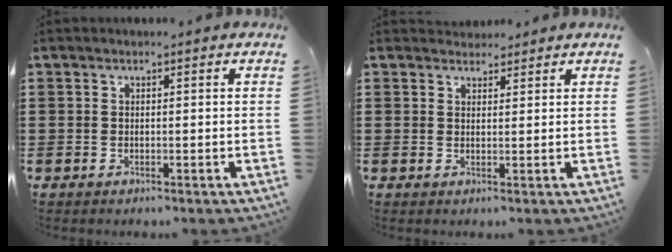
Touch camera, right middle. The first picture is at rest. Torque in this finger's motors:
{"motor_torque": [0.46, -0.47, -0.05, -0.01]}